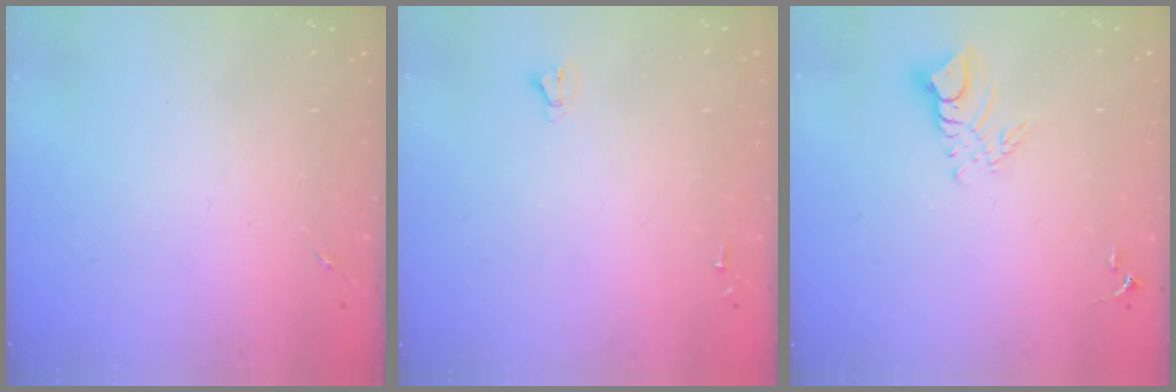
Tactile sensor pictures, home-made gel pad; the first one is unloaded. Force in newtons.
{"total": 2.0, "press": 2.0, "slide": 0.2}
{"total": 8.6, "press": 8.6, "slide": 0.8}